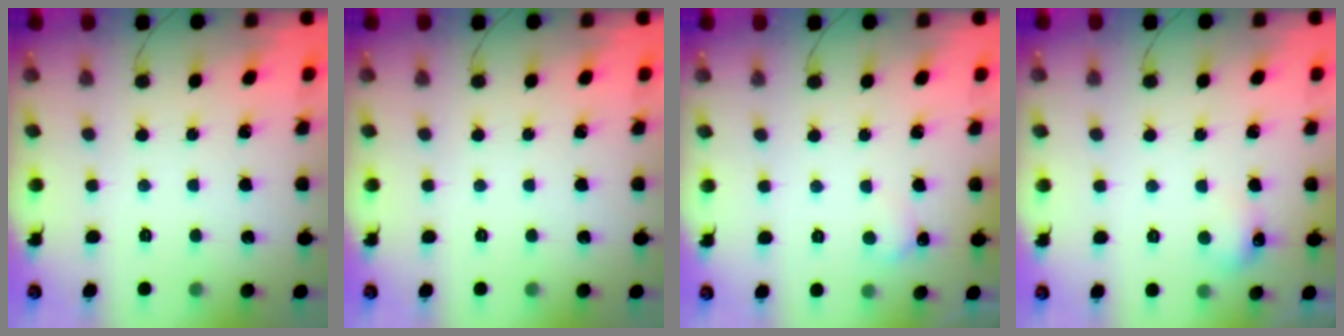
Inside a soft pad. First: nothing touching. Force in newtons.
{"total": 0.0}
{"total": 3.8, "press": 3.6, "slide": 1.4}
{"total": 5.7, "press": 5.6, "slide": 1.5}